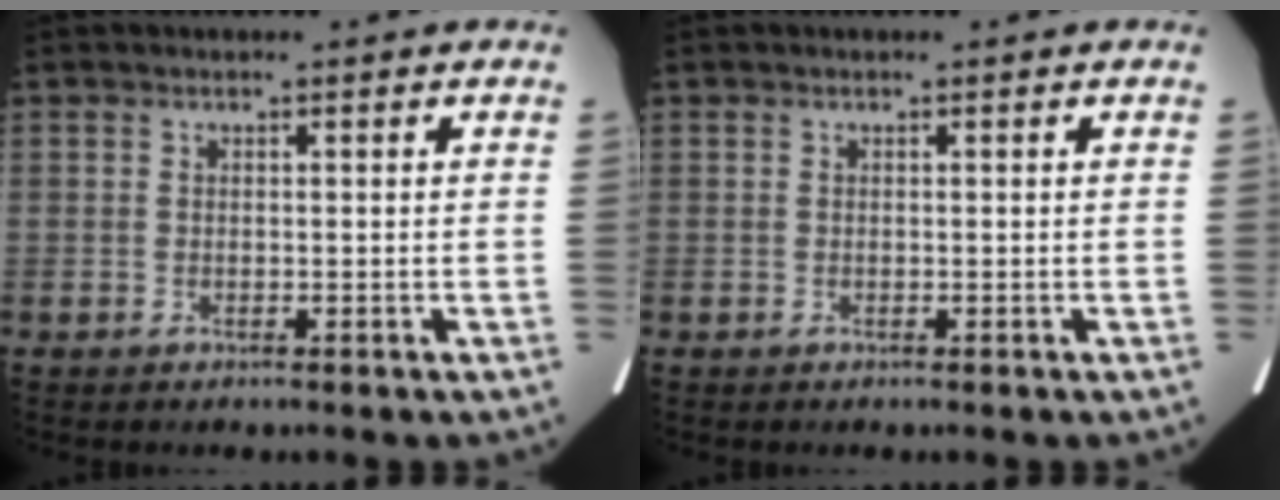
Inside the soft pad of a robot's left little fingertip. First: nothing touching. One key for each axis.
{"total": 0.0}